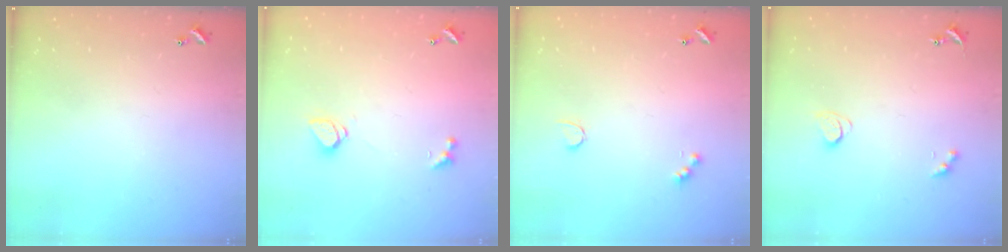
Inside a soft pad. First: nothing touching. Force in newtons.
{"total": 1.6, "press": 1.6, "slide": 0.5}
{"total": 2.6, "press": 2.5, "slide": 0.5}
{"total": 2.1, "press": 2.1, "slide": 0.4}